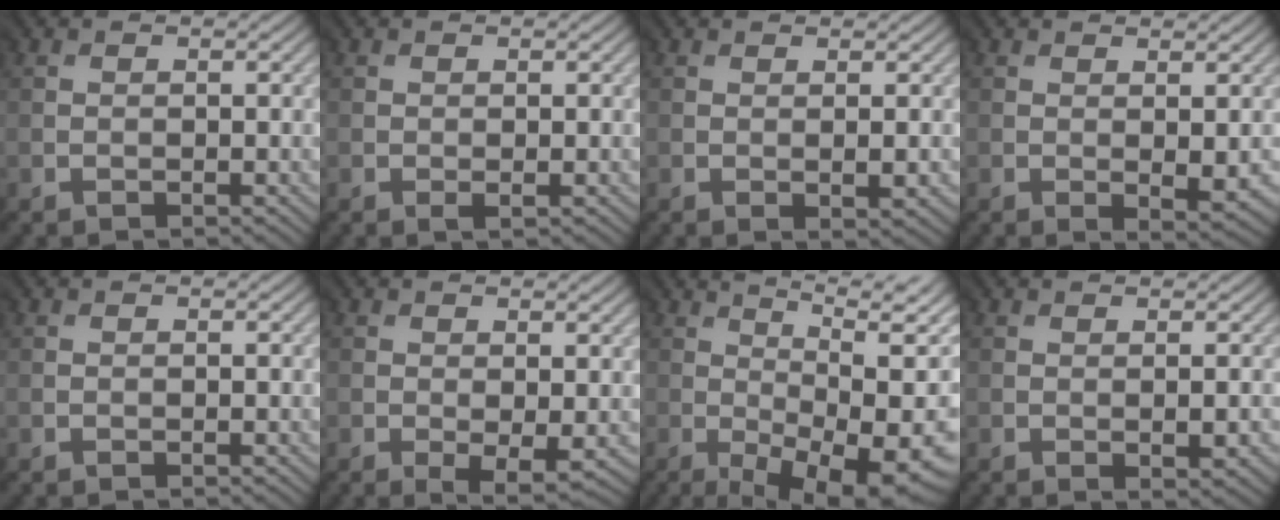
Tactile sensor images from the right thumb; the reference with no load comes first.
{"total": 0.7, "force": [0.0, 0.4, 0.6], "torque": [-0.015, -0.002, 0.000]}
{"total": 1.3, "force": [0.2, 0.0, 1.3], "torque": [-0.029, -0.001, 0.006]}
{"total": 2.5, "force": [0.5, 0.6, 2.3], "torque": [-0.040, -0.006, 0.014]}
{"total": 0.0}
{"total": 4.3, "force": [-0.8, 1.9, 3.8], "torque": [-0.068, -0.011, -0.005]}
{"total": 16.6, "force": [-2.5, 5.5, 15.5], "torque": [-0.177, 0.016, -0.003]}
{"total": 1.3, "force": [-0.1, 0.0, 1.3], "torque": [-0.027, -0.001, 0.001]}